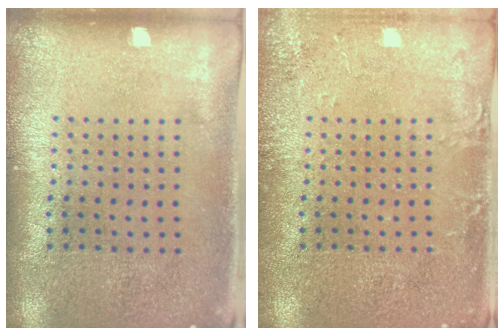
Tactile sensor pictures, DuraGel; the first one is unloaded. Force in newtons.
{"total": 2.2, "press": 2.2, "slide": 0.3}